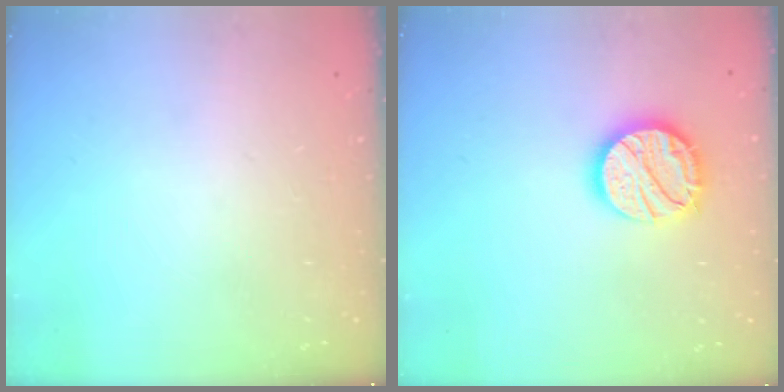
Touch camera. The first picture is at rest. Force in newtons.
{"total": 15.0, "press": 15.0, "slide": 1.2}